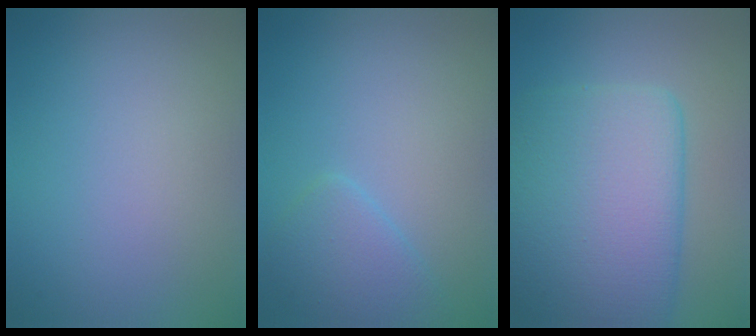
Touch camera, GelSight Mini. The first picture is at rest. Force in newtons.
{"total": 2.5, "press": 2.5, "slide": 0.1}
{"total": 9.5, "press": 9.5, "slide": 0.3}